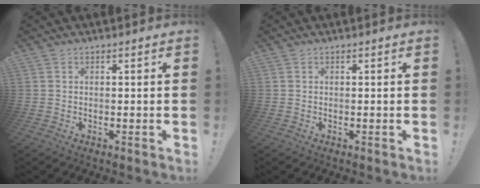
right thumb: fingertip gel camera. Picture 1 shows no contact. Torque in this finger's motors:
{"motor_torque": [0.29, -0.26, 0.00, 0.00, 0.00]}